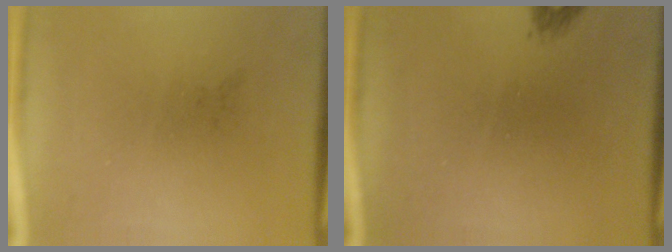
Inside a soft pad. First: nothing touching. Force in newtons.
{"total": 0.9}